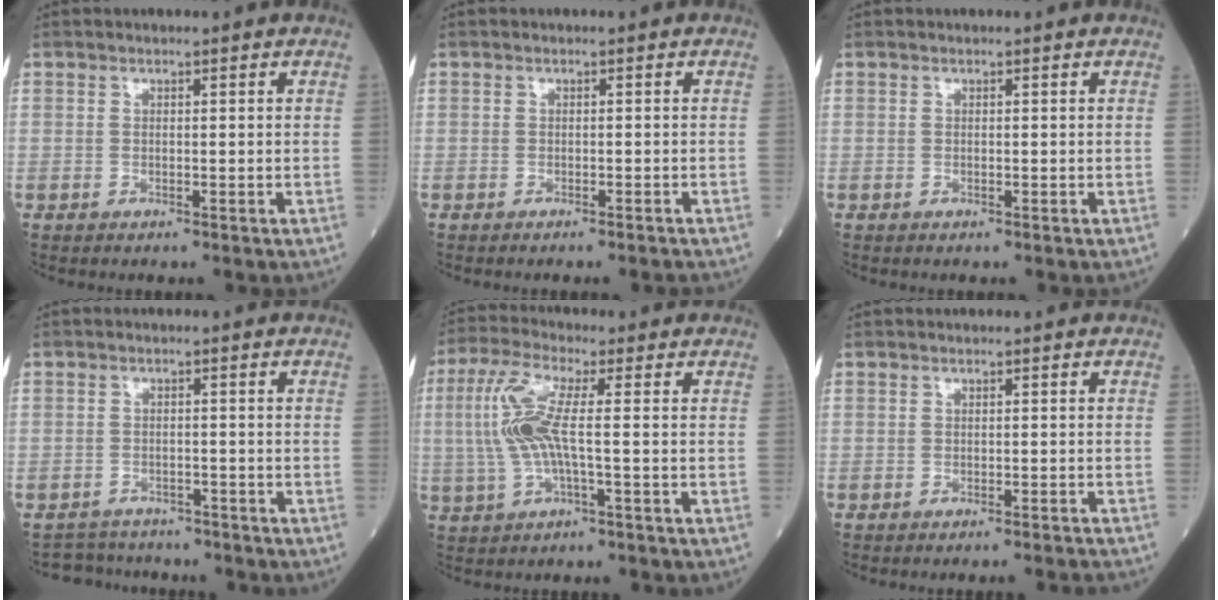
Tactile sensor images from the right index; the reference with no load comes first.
{"total": 2.6, "force": [-2.4, 0.0, 0.8], "torque": [-0.011, -0.003, -0.031]}
{"total": 0.0}
{"total": 5.0, "force": [-4.5, 2.1, -0.8], "torque": [0.015, 0.014, -0.069]}
{"total": 8.0, "force": [0.1, 1.2, 8.0], "torque": [-0.185, 0.013, -0.003]}
{"total": 4.9, "force": [-4.7, -0.5, 1.1], "torque": [-0.010, -0.010, -0.055]}